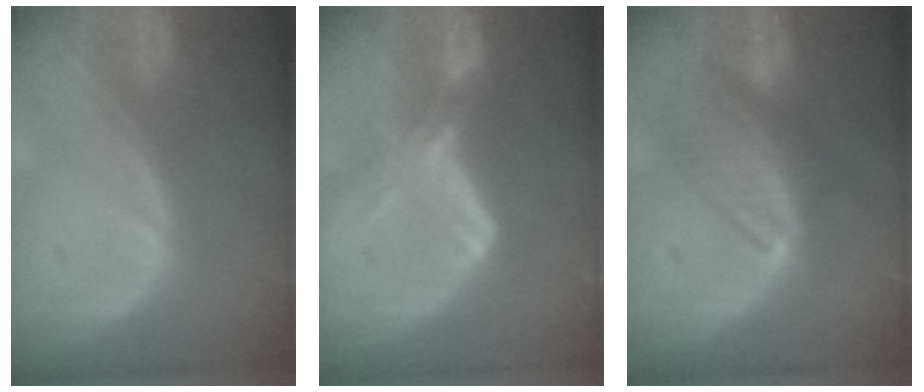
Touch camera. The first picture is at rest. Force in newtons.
{"total": 5.6, "press": 5.3, "slide": 1.8}
{"total": 8.4, "press": 7.2, "slide": 4.2}